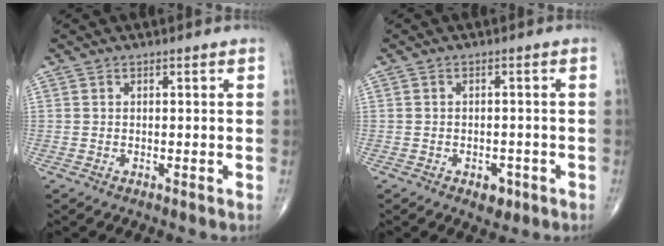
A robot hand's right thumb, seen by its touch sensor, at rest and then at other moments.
{"total": 3.2, "force": [-1.6, 2.0, 1.8], "torque": [-0.009, 0.003, -0.019]}